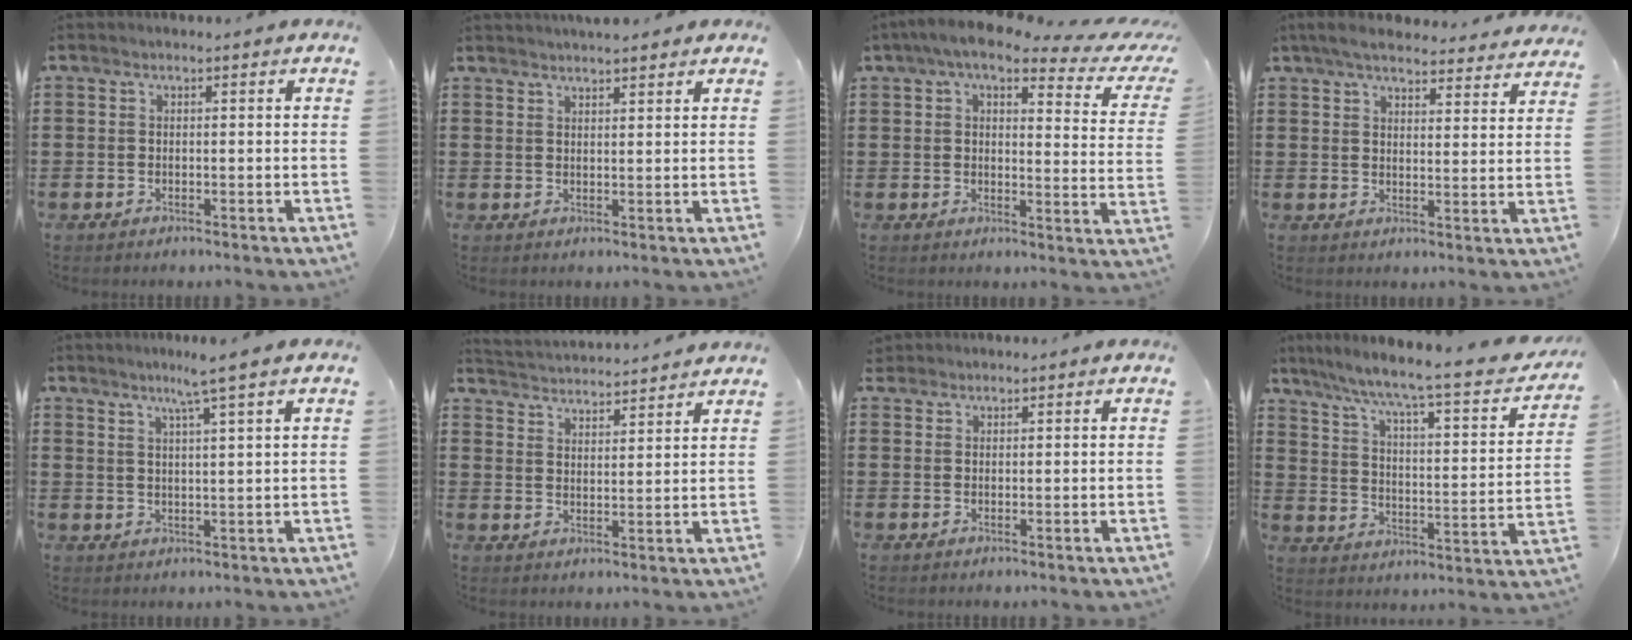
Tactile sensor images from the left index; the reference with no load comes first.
{"total": 2.4, "force": [2.4, 0.0, 0.5], "torque": [-0.014, -0.001, 0.045]}
{"total": 5.9, "force": [4.2, 1.1, 4.1], "torque": [-0.089, -0.016, 0.067]}
{"total": 4.8, "force": [4.5, 0.7, 1.7], "torque": [-0.051, -0.017, 0.079]}
{"total": 4.7, "force": [3.3, -1.0, 3.2], "torque": [-0.067, -0.006, 0.054]}
{"total": 3.1, "force": [3.1, -0.3, -0.6], "torque": [-0.006, -0.022, 0.050]}
{"total": 1.3, "force": [1.1, 0.6, 0.1], "torque": [-0.005, 0.004, 0.023]}
{"total": 6.6, "force": [4.8, 0.1, 4.5], "torque": [-0.107, -0.040, 0.069]}